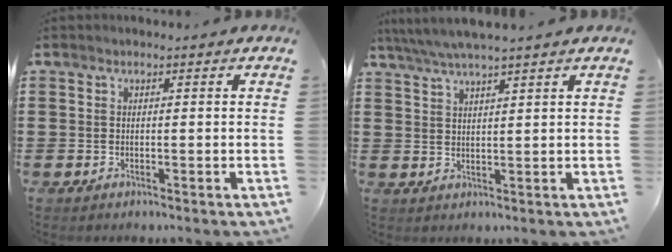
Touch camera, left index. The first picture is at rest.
{"total": 3.7, "force": [3.3, -0.3, 1.7], "torque": [-0.041, -0.008, 0.059]}